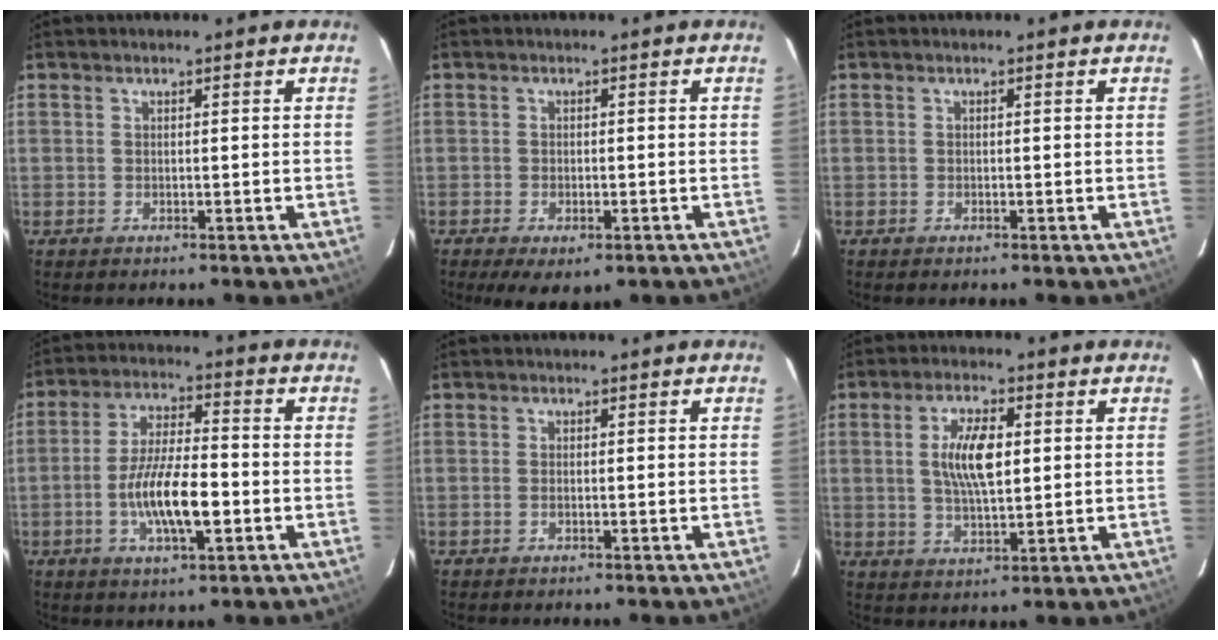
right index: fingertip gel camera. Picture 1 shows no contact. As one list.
[{"total": 6.3, "force": [-3.8, 2.7, 4.2], "torque": [-0.091, -0.025, -0.057]}, {"total": 0.0}, {"total": 11.2, "force": [-3.2, 3.1, 10.3], "torque": [-0.201, -0.003, -0.056]}, {"total": 0.7, "force": [-0.2, 0.1, 0.6], "torque": [-0.013, 0.001, -0.005]}, {"total": 8.4, "force": [1.4, 3.2, 7.6], "torque": [-0.143, 0.005, 0.028]}]